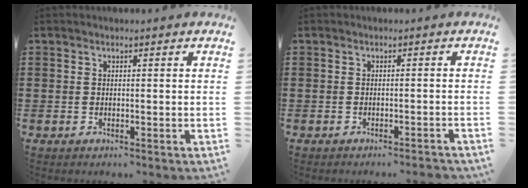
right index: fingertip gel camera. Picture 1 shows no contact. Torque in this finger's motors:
{"motor_torque": [-0.30, 0.28, -0.24, -0.14]}